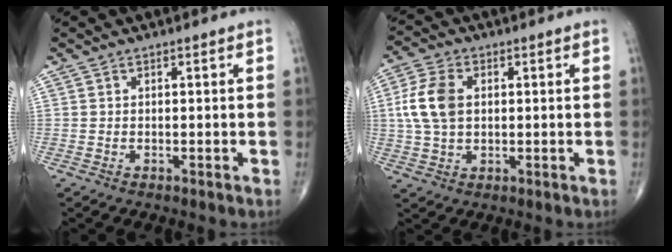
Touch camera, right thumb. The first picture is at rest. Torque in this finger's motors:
{"motor_torque": [0.76, 1.43, 0.58, -0.42, 0.27]}